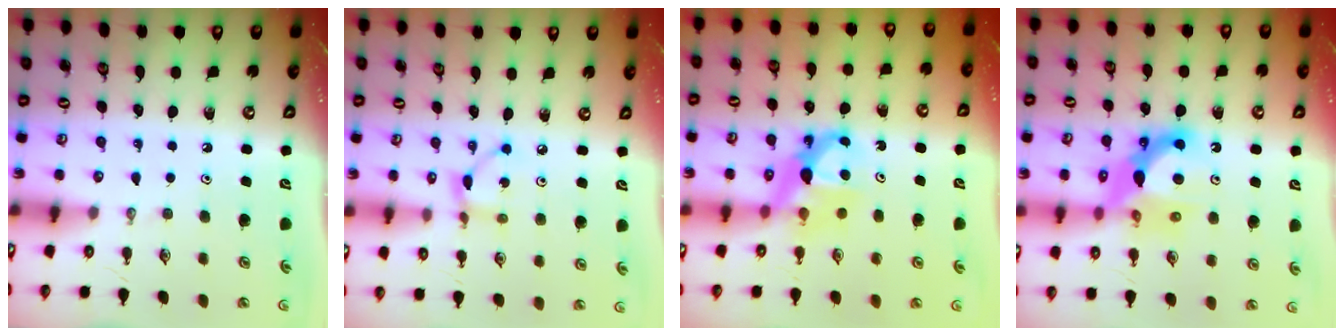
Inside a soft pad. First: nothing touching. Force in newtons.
{"total": 4.1, "press": 4.1, "slide": 0.1}
{"total": 8.2, "press": 8.2, "slide": 0.2}
{"total": 12.4, "press": 12.2, "slide": 2.4}